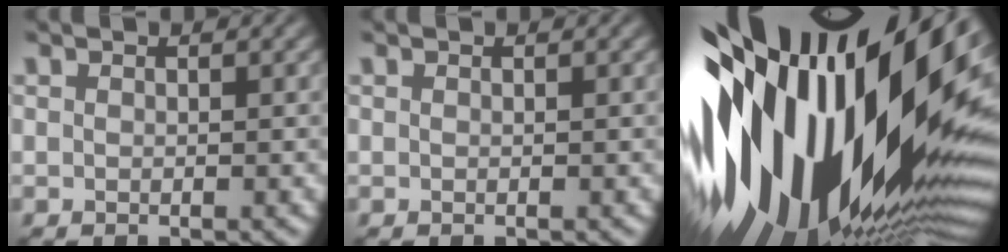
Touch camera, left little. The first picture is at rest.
{"total": 0.0}
{"total": 20.6, "force": [-0.4, 10.1, 18.0], "torque": [-0.305, -0.059, -0.003]}